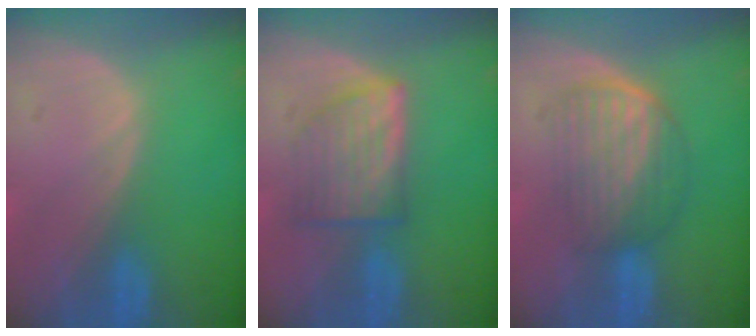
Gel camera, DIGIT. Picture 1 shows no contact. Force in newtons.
{"total": 6.1, "press": 5.8, "slide": 1.7}
{"total": 6.9, "press": 6.0, "slide": 3.5}